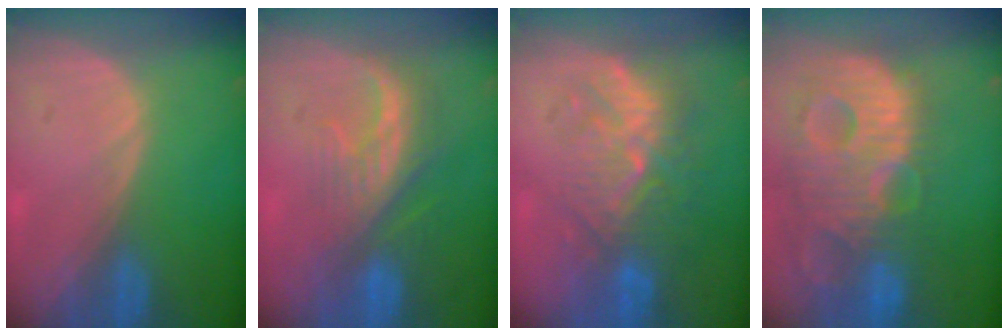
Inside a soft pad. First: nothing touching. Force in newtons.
{"total": 8.0, "press": 7.4, "slide": 3.1}
{"total": 9.4, "press": 9.0, "slide": 2.7}
{"total": 14.0, "press": 12.0, "slide": 7.1}